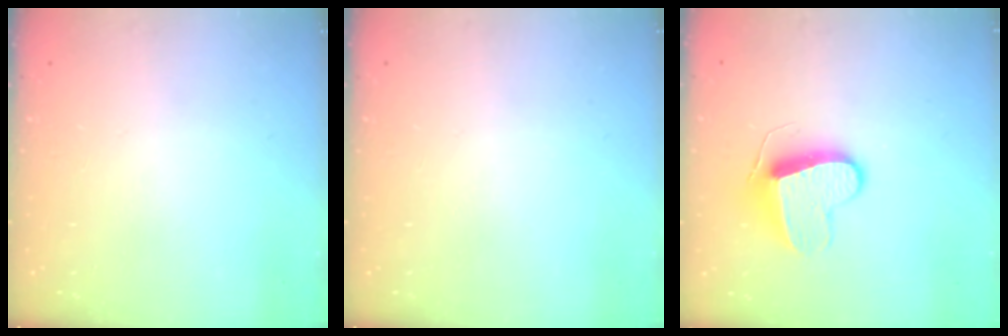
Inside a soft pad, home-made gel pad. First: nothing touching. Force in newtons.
{"total": 0.0}
{"total": 10.0, "press": 10.0, "slide": 0.6}